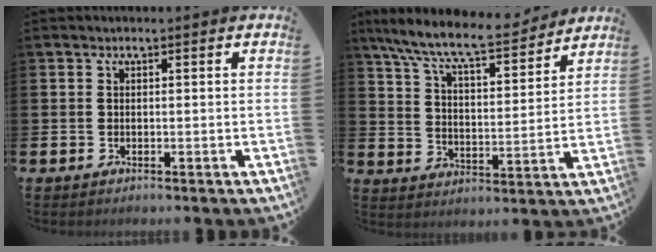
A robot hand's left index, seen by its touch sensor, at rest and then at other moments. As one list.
[{"total": 9.8, "force": [8.8, 1.5, 3.9], "torque": [-0.111, -0.056, 0.150]}]